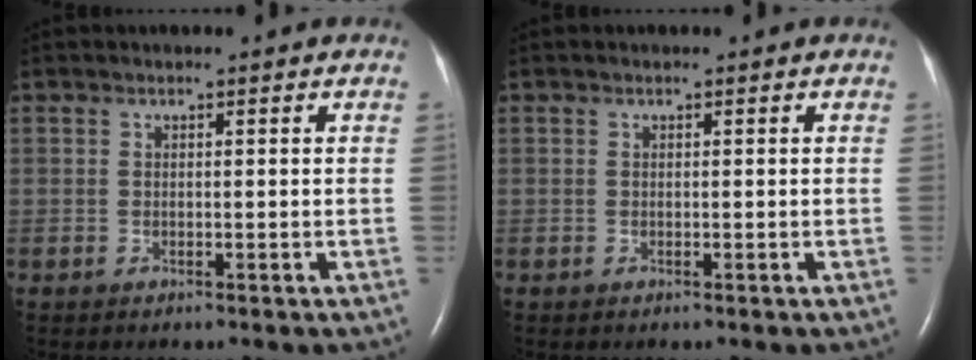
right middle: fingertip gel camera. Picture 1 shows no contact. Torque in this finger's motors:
{"motor_torque": [0.00, 0.00, 0.00, 0.00]}